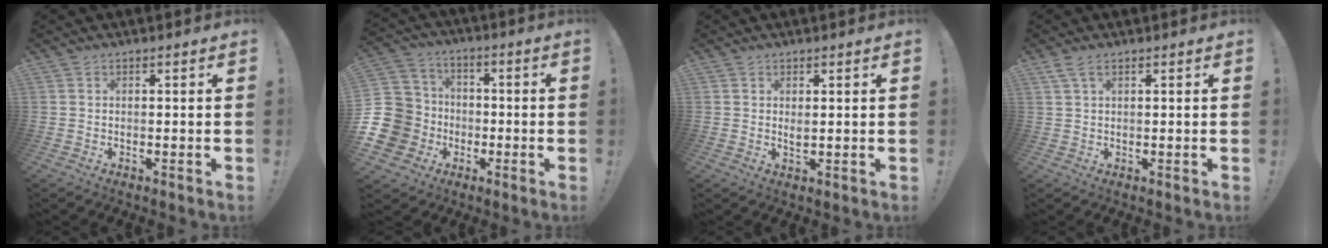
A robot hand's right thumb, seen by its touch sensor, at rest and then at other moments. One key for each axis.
{"total": 14.7, "fx": -3.4, "fy": 13.4, "fz": 5.0, "tx": -0.103, "ty": 0.032, "tz": -0.040}
{"total": 1.5, "fx": 0.8, "fy": 0.5, "fz": 1.2, "tx": -0.010, "ty": -0.008, "tz": 0.011}
{"total": 3.3, "fx": 1.8, "fy": 1.5, "fz": 2.3, "tx": -0.043, "ty": 0.000, "tz": 0.034}